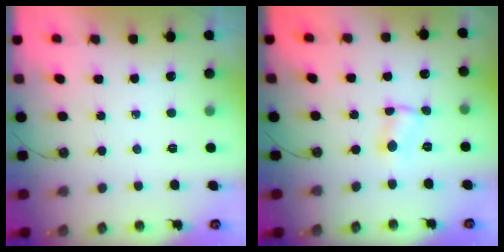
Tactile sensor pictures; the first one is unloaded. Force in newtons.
{"total": 1.5, "press": 1.5, "slide": 0.2}